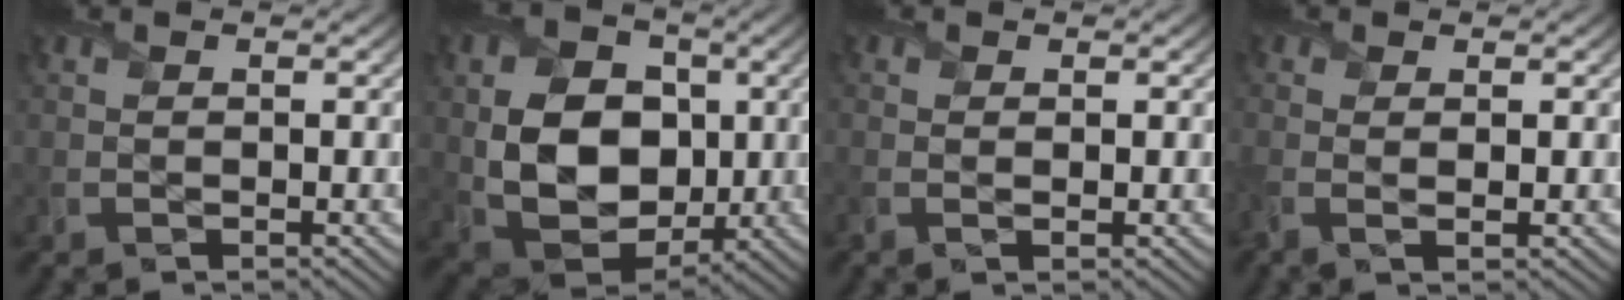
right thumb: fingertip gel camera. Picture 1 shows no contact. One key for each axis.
{"total": 11.7, "fx": 0.3, "fy": 8.7, "fz": 7.8, "tx": -0.158, "ty": -0.012, "tz": 0.005}
{"total": 0.9, "fx": 0.1, "fy": 0.2, "fz": 0.8, "tx": -0.017, "ty": 0.000, "tz": 0.001}
{"total": 2.0, "fx": 0.1, "fy": 0.4, "fz": 2.0, "tx": -0.043, "ty": 0.000, "tz": -0.002}